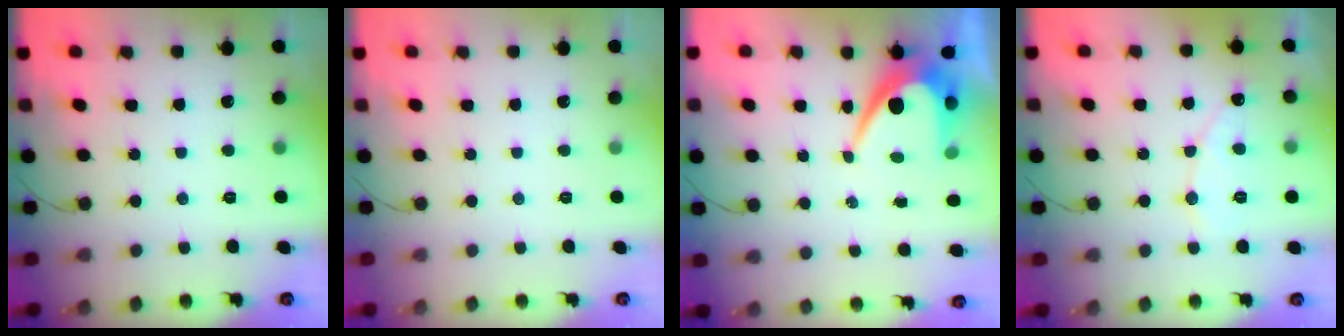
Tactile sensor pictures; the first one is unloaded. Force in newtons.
{"total": 0.0}
{"total": 7.9, "press": 7.8, "slide": 0.5}
{"total": 7.1, "press": 7.0, "slide": 0.4}